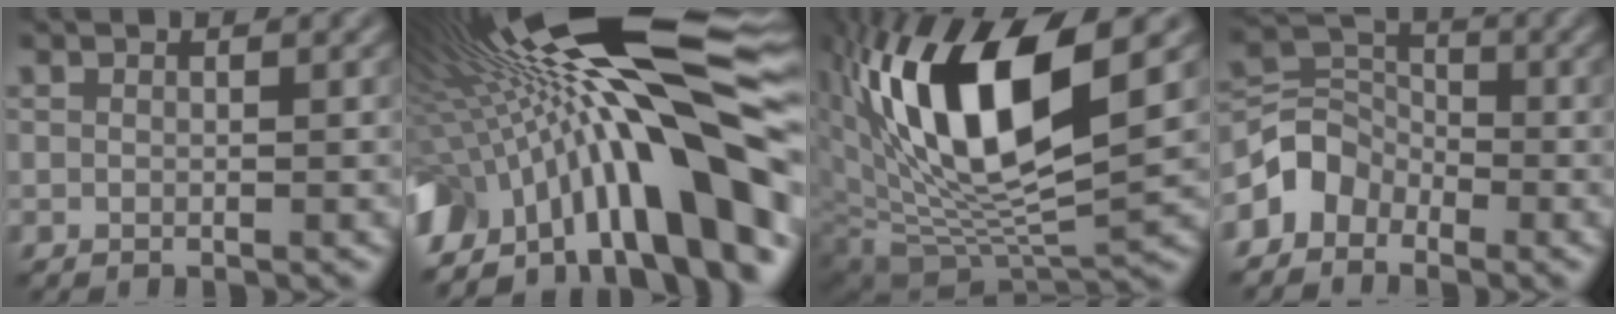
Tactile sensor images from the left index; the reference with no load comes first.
{"total": 20.1, "force": [-0.3, 5.3, 19.4], "torque": [-0.285, 0.013, -0.019]}
{"total": 13.9, "force": [4.5, 5.6, 11.8], "torque": [-0.217, 0.001, 0.084]}
{"total": 3.3, "force": [-2.1, 2.4, 0.8], "torque": [-0.013, 0.008, -0.050]}